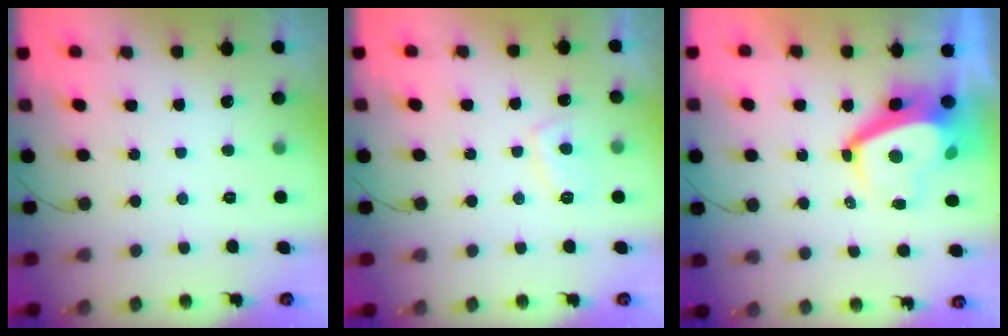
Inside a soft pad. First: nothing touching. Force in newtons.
{"total": 5.1, "press": 5.0, "slide": 0.9}
{"total": 6.7, "press": 6.7, "slide": 0.5}